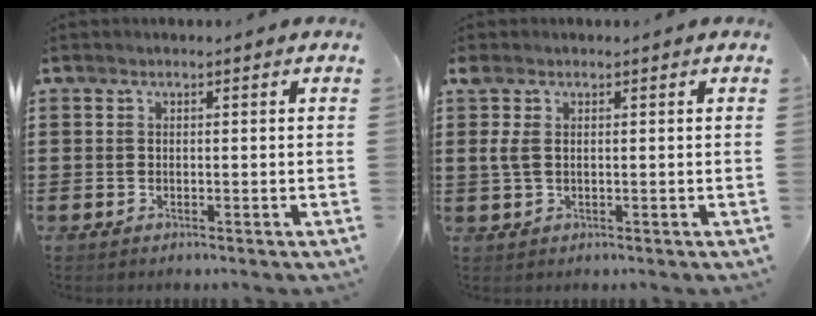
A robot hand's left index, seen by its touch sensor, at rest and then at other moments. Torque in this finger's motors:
{"motor_torque": [0.71, -0.32, 0.11, 0.11]}